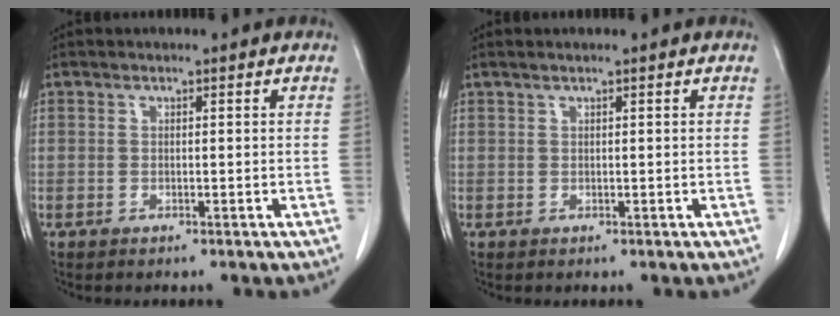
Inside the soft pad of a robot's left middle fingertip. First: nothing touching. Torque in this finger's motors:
{"motor_torque": [1.07, -1.07, 0.02, 0.00]}